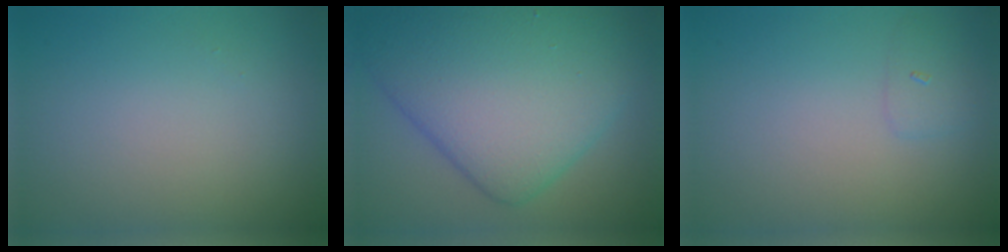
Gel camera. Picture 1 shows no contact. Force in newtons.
{"total": 11.2, "press": 11.2, "slide": 0.4}
{"total": 1.1, "press": 1.1, "slide": 0.0}